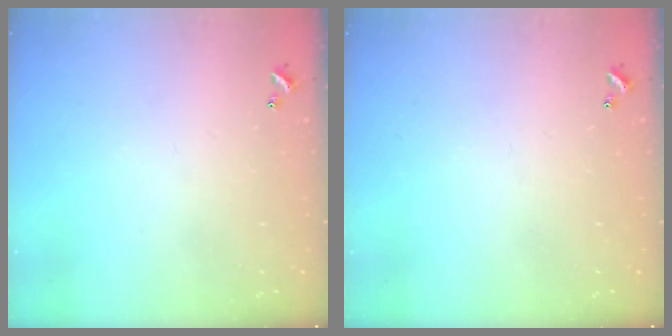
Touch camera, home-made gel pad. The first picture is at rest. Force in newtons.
{"total": 0.0}